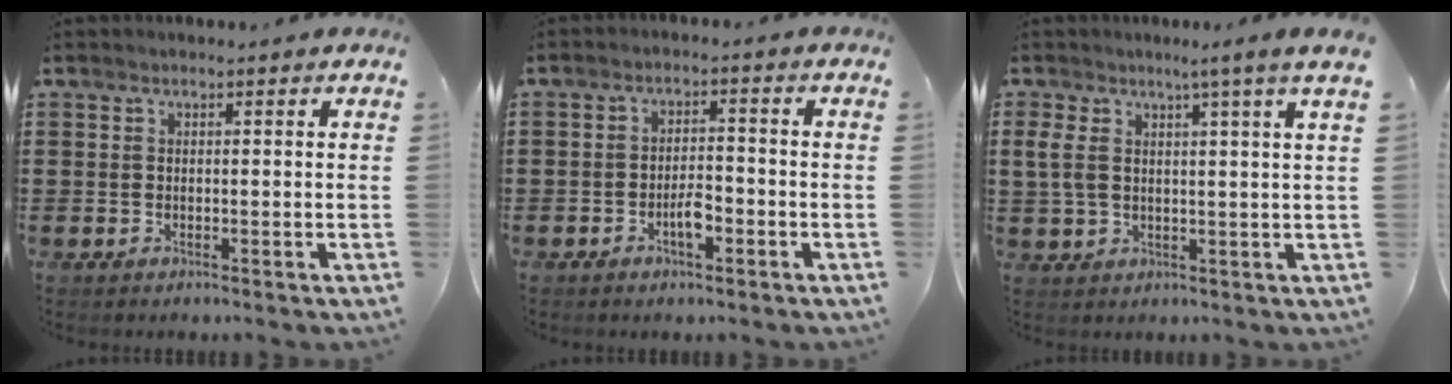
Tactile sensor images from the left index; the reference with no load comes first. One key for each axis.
{"total": 3.8, "fx": -1.7, "fy": 1.5, "fz": 3.0, "tx": -0.053, "ty": 0.007, "tz": -0.031}
{"total": 5.1, "fx": 2.6, "fy": 0.4, "fz": 4.4, "tx": -0.096, "ty": -0.001, "tz": 0.042}